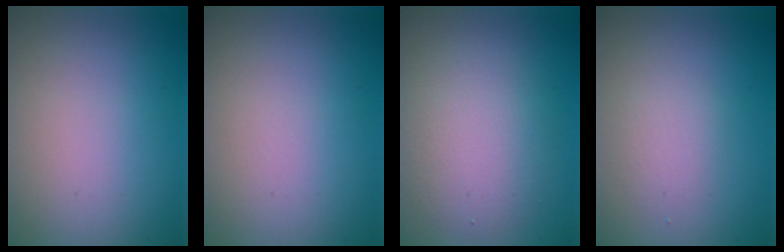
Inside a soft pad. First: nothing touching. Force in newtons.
{"total": 0.0}
{"total": 4.6, "press": 4.6, "slide": 0.2}
{"total": 1.5, "press": 1.5, "slide": 0.1}